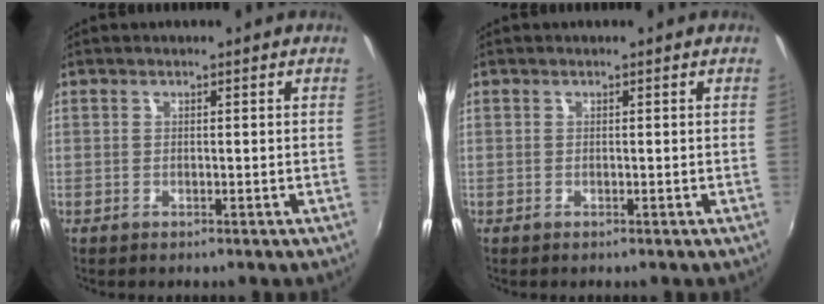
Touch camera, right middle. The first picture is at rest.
{"total": 0.0}